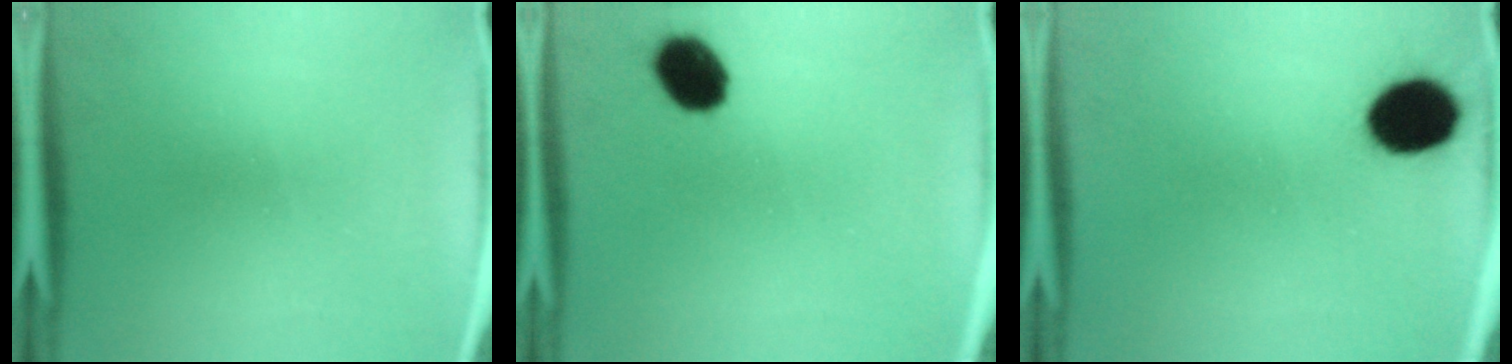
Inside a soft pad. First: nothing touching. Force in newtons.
{"total": 8.6}
{"total": 11.9}